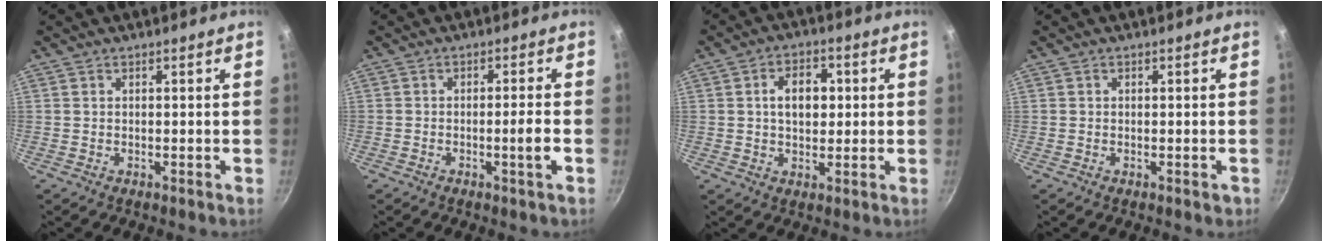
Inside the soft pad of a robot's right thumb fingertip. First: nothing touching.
{"total": 3.5, "force": [-1.2, -0.1, 3.2], "torque": [-0.053, 0.013, -0.018]}
{"total": 7.1, "force": [1.0, 4.8, 5.1], "torque": [-0.059, 0.007, 0.011]}
{"total": 1.0, "force": [-0.4, 0.7, 0.7], "torque": [-0.007, 0.003, -0.006]}